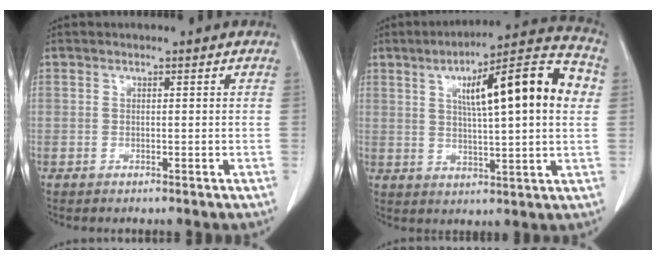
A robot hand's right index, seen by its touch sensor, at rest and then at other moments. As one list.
[{"total": 17.6, "force": [4.2, 2.4, 16.9], "torque": [-0.243, 0.033, 0.056]}]